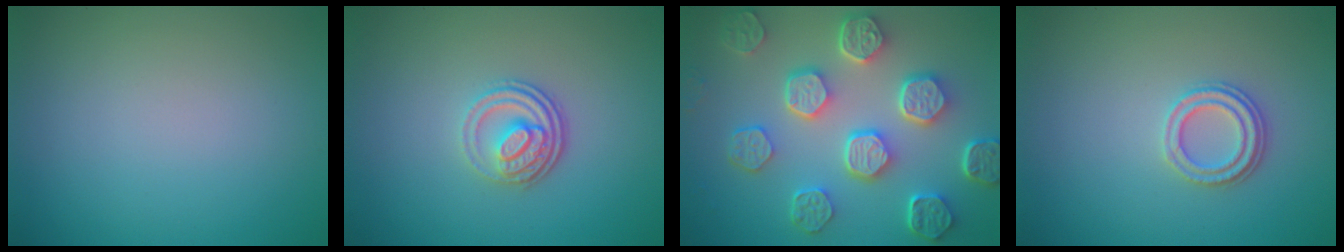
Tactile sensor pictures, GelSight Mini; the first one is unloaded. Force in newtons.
{"total": 3.6, "press": 2.7, "slide": 2.3}
{"total": 7.8, "press": 5.9, "slide": 5.1}
{"total": 2.3, "press": 2.1, "slide": 1.0}